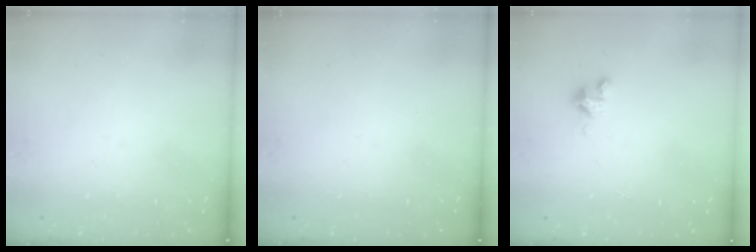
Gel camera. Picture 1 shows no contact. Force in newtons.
{"total": 0.0}
{"total": 2.8, "press": 2.8, "slide": 0.2}